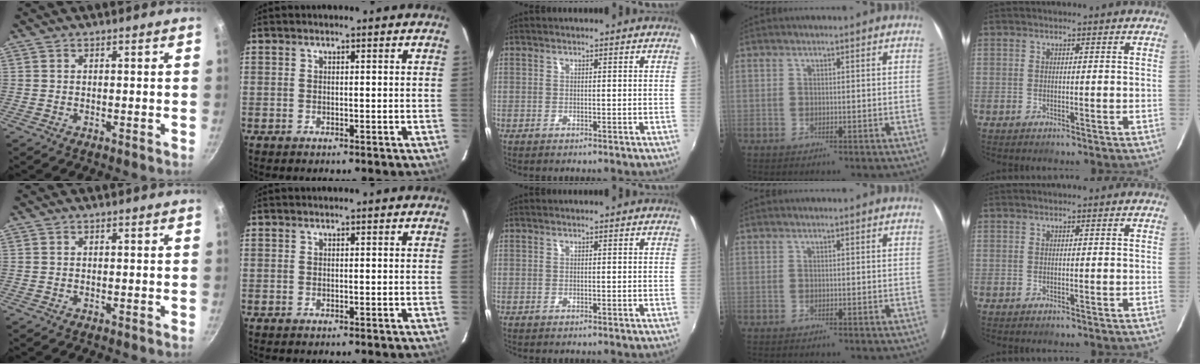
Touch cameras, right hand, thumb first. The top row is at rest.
{}